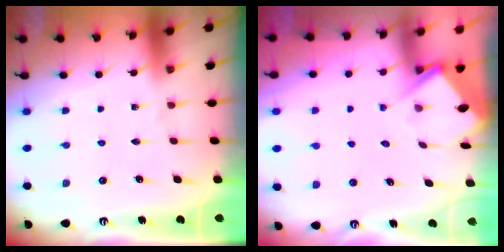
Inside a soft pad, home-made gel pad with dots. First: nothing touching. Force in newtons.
{"total": 3.9, "press": 3.9, "slide": 0.4}